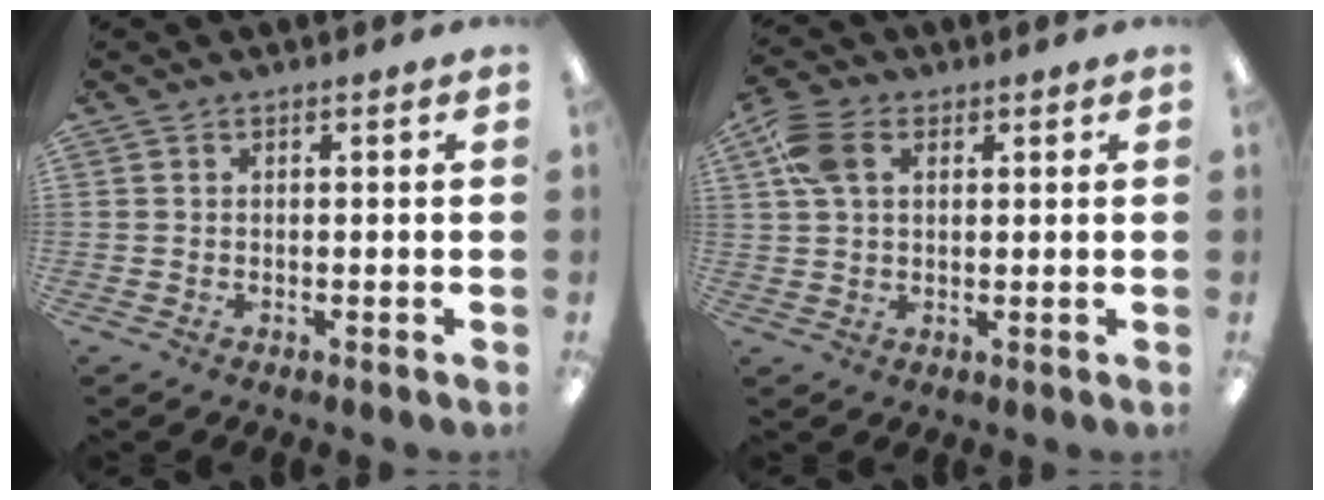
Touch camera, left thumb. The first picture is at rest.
{"total": 7.6, "force": [2.7, 4.8, 5.3], "torque": [-0.121, 0.004, 0.051]}